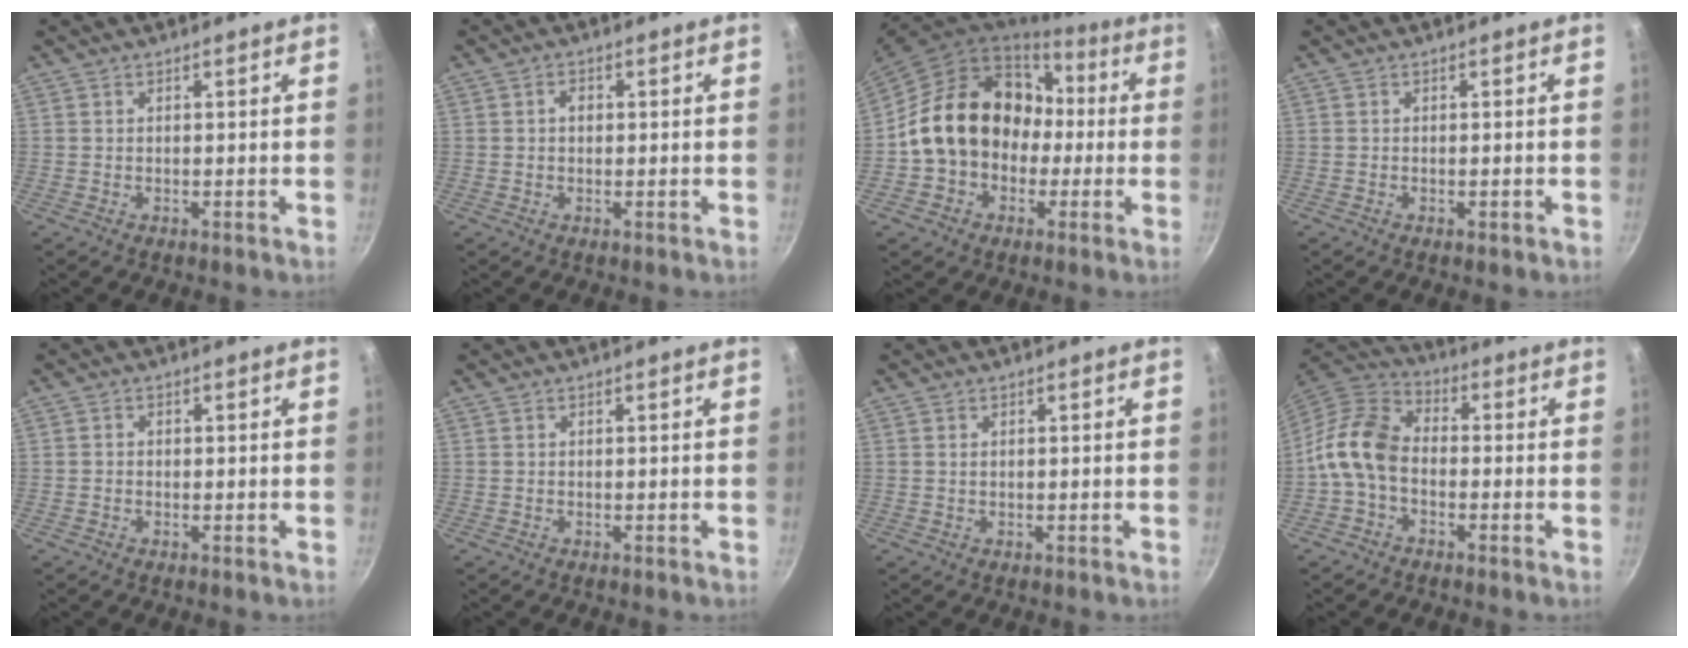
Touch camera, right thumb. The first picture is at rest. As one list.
[{"total": 1.8, "force": [0.2, 1.3, 1.2], "torque": [-0.012, 0.004, 0.002]}, {"total": 19.8, "force": [-0.2, 15.9, 11.7], "torque": [-0.168, 0.066, 0.000]}, {"total": 1.0, "force": [-0.4, 0.4, 0.8], "torque": [-0.012, 0.001, -0.006]}, {"total": 0.7, "force": [-0.2, 0.6, 0.3], "torque": [-0.005, 0.002, -0.004]}, {"total": 0.0}, {"total": 0.7, "force": [0.2, 0.4, 0.5], "torque": [-0.009, 0.001, 0.004]}, {"total": 10.1, "force": [-2.2, 6.9, 7.0], "torque": [-0.126, 0.039, -0.064]}]